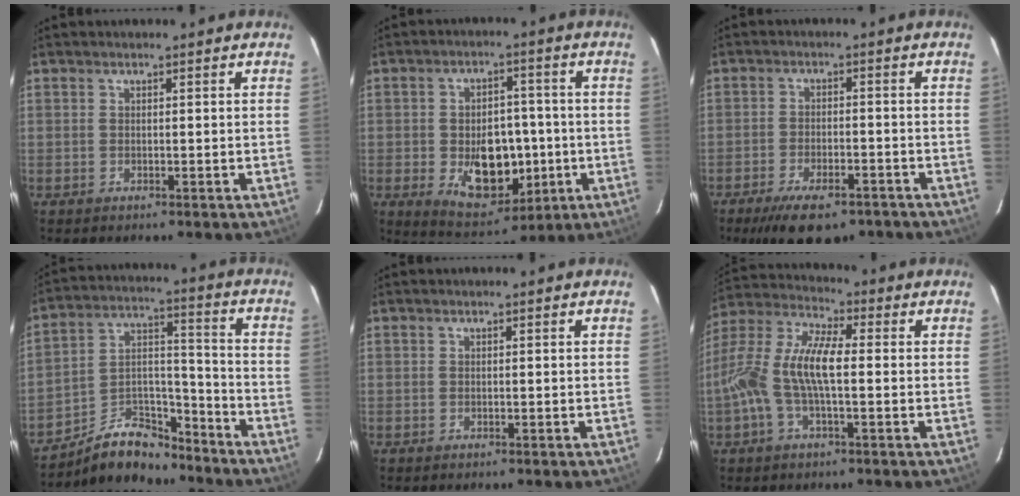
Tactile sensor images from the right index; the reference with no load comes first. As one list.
[{"total": 12.9, "force": [-2.6, 8.5, 9.3], "torque": [-0.166, 0.000, -0.016]}, {"total": 12.4, "force": [-8.9, 4.9, 7.1], "torque": [-0.150, -0.018, -0.133]}, {"total": 12.8, "force": [-10.4, 6.0, 4.5], "torque": [-0.086, 0.051, -0.167]}, {"total": 0.0}, {"total": 13.0, "force": [-1.5, 4.0, 12.3], "torque": [-0.254, 0.010, -0.034]}]